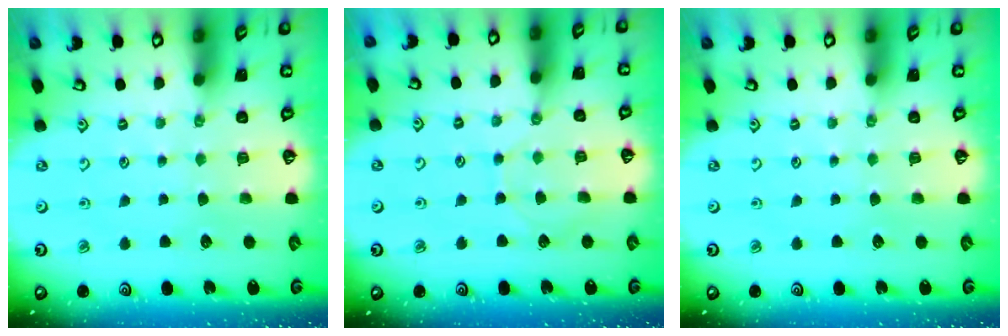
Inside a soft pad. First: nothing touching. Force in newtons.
{"total": 5.5, "press": 5.5, "slide": 0.7}
{"total": 0.0}